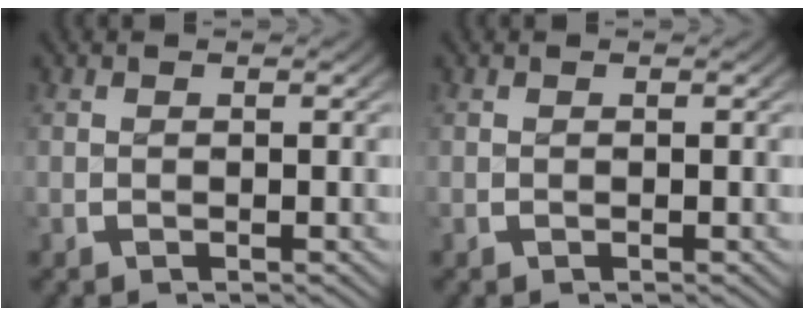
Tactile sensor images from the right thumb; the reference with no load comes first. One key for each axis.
{"total": 0.0}